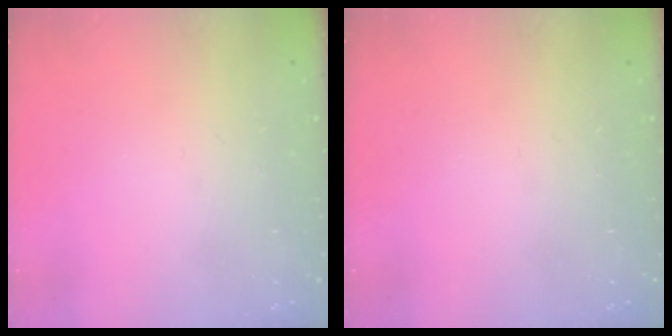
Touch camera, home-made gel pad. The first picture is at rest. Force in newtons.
{"total": 0.0}